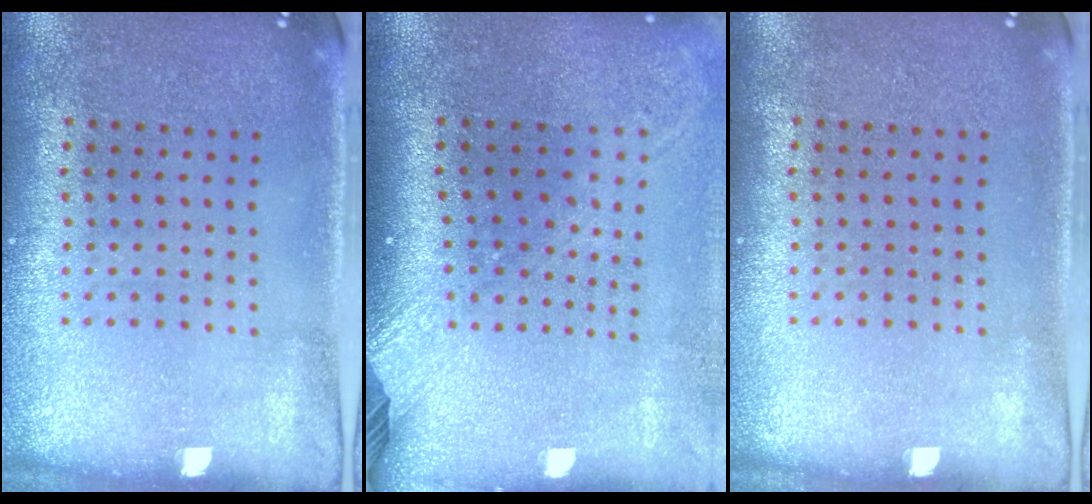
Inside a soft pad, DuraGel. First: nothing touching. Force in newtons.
{"total": 2.4, "press": 1.8, "slide": 1.7}
{"total": 0.0}